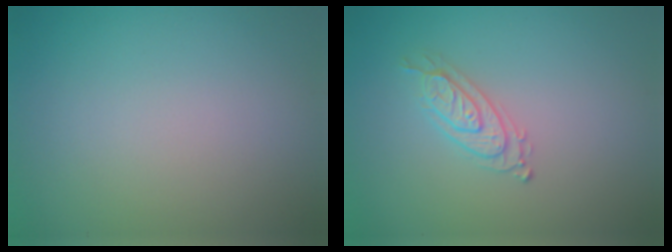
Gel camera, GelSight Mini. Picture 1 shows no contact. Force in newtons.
{"total": 2.1, "press": 2.1, "slide": 0.4}